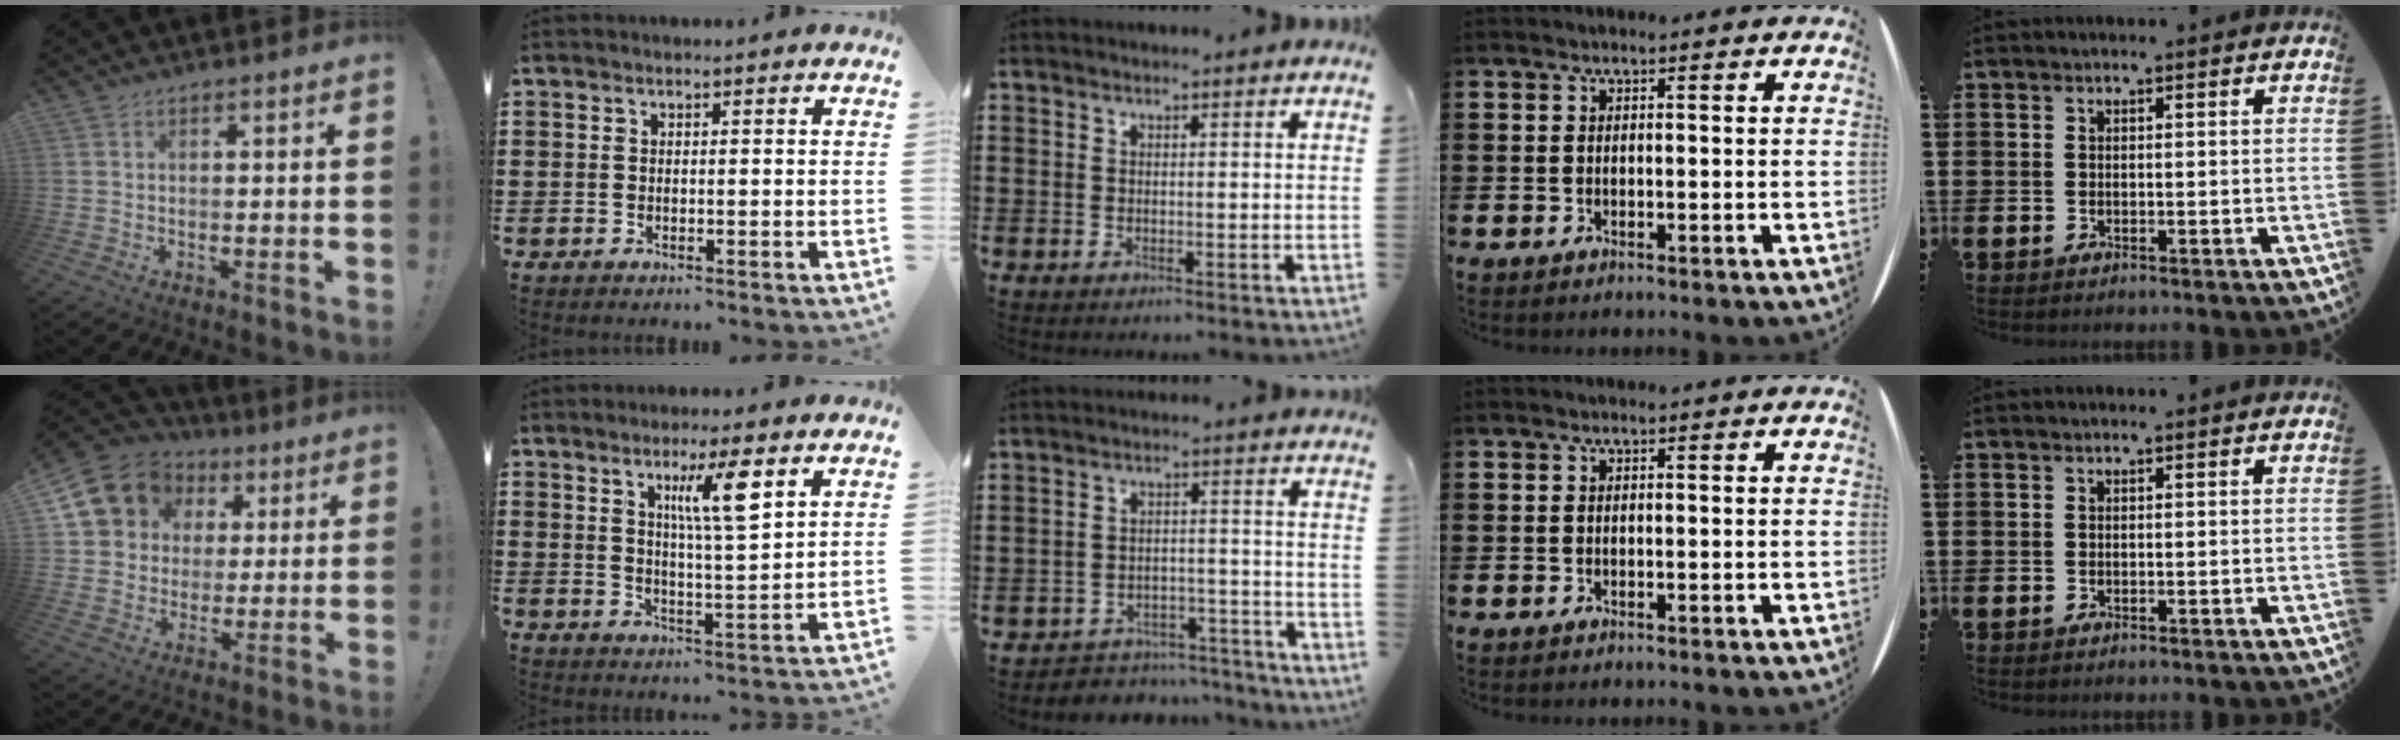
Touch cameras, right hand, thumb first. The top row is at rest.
{"thumb": {"total": 12.7, "force": [5.2, 10.7, 4.2], "torque": [-0.066, -0.024, 0.114]}, "index": {"total": 7.4, "force": [3.7, 1.0, 6.3], "torque": [-0.117, 0.001, 0.056]}, "middle": {"total": 4.6, "force": [-4.5, 0.8, 0.1], "torque": [-0.005, 0.008, -0.094]}}